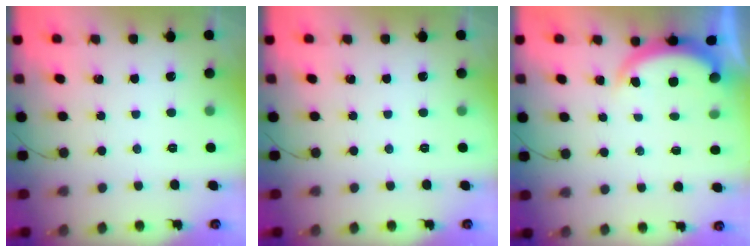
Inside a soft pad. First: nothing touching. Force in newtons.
{"total": 0.0}
{"total": 4.0, "press": 4.0, "slide": 0.5}